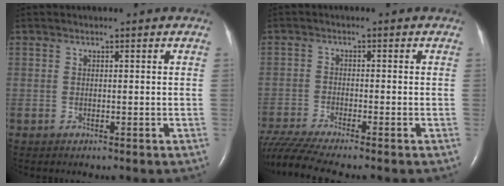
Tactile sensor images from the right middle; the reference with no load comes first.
{"total": 8.5, "force": [-7.6, -0.9, 3.8], "torque": [-0.073, -0.020, -0.133]}